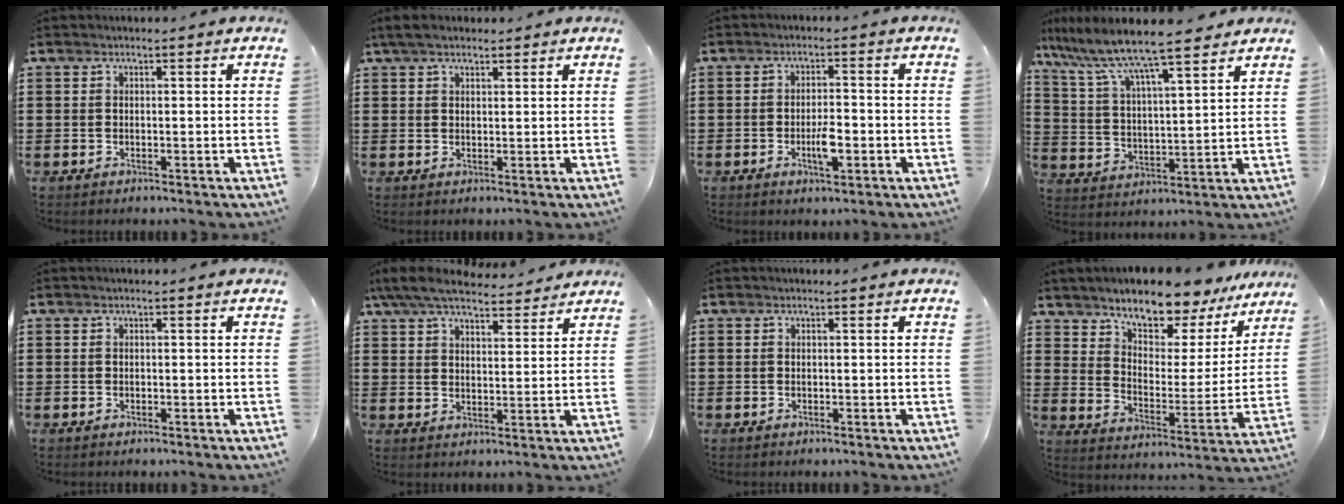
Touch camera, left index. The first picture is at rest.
{"total": 2.9, "force": [2.1, 1.1, 1.7], "torque": [-0.039, 0.007, 0.040]}
{"total": 4.3, "force": [-1.2, 1.5, 3.9], "torque": [-0.064, 0.006, -0.021]}
{"total": 8.6, "force": [7.6, 0.1, 4.0], "torque": [-0.109, -0.043, 0.126]}
{"total": 0.0}
{"total": 7.2, "force": [6.2, 1.5, 3.2], "torque": [-0.080, -0.018, 0.113]}
{"total": 0.0}
{"total": 9.0, "force": [8.2, 2.2, 2.9], "torque": [-0.072, -0.063, 0.141]}